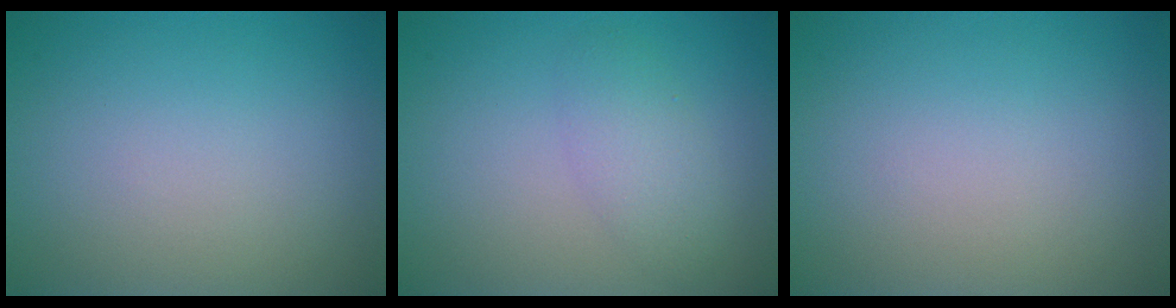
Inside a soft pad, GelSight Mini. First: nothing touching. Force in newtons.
{"total": 2.4, "press": 2.4, "slide": 0.0}
{"total": 0.0}